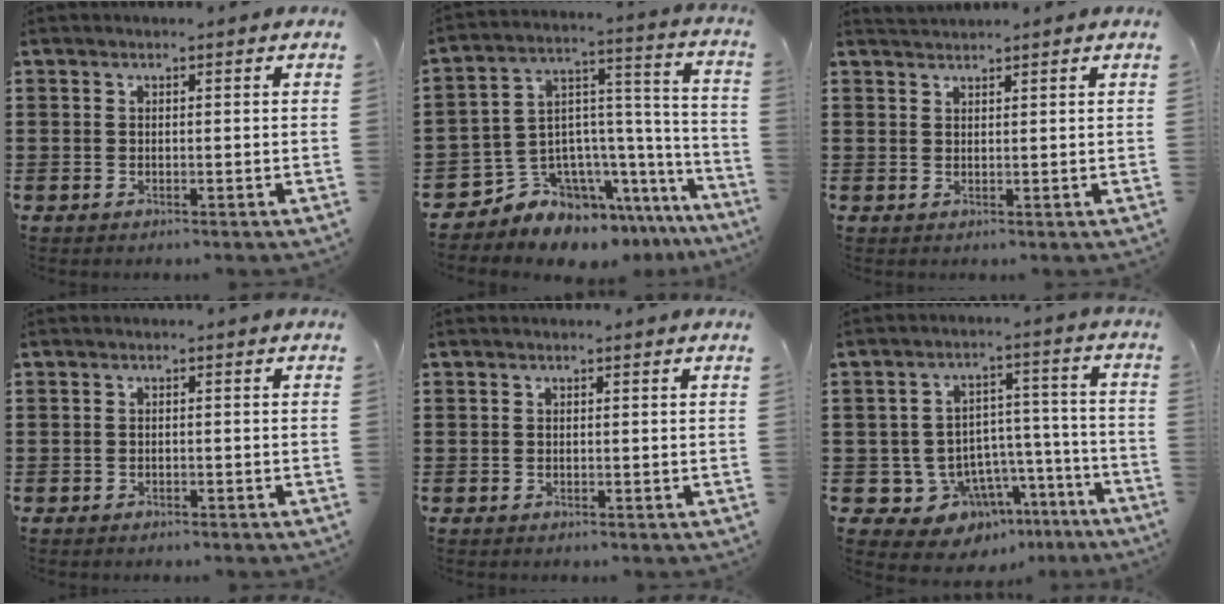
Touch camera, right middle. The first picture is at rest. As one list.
[{"total": 8.1, "force": [-6.8, 4.2, 1.2], "torque": [-0.045, -0.003, -0.132]}, {"total": 1.4, "force": [1.4, 0.1, 0.1], "torque": [-0.005, 0.001, 0.026]}, {"total": 0.7, "force": [-0.7, 0.3, 0.1], "torque": [-0.003, 0.001, -0.014]}, {"total": 0.0}, {"total": 8.4, "force": [-5.7, 6.0, 1.4], "torque": [-0.037, 0.031, -0.099]}]